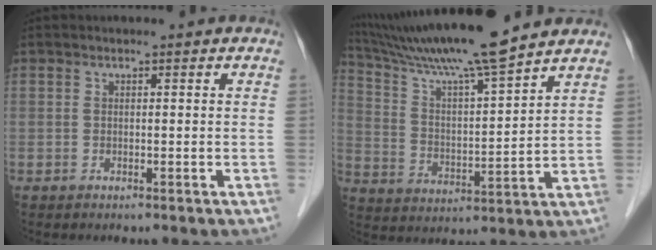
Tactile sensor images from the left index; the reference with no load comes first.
{"total": 16.0, "force": [13.9, -0.9, 7.9], "torque": [-0.148, 0.009, 0.237]}